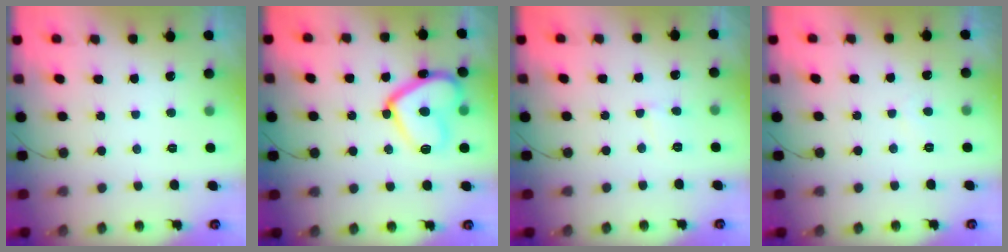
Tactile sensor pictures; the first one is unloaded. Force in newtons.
{"total": 16.8, "press": 16.7, "slide": 1.4}
{"total": 2.5, "press": 2.5, "slide": 0.2}
{"total": 1.8, "press": 1.8, "slide": 0.3}